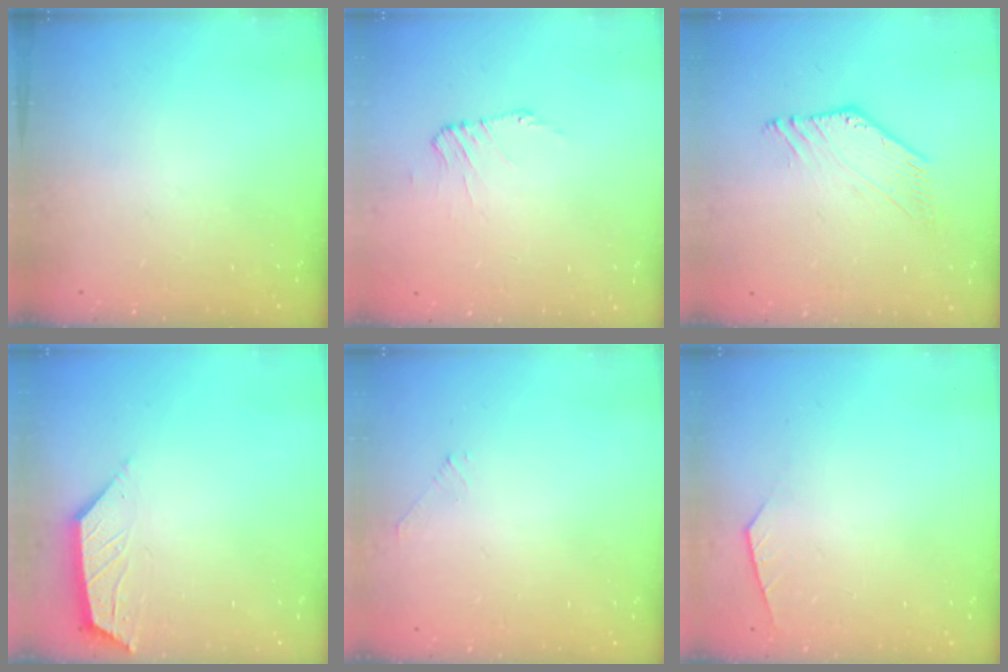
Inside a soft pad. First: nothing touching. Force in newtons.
{"total": 1.1, "press": 1.0, "slide": 0.3}
{"total": 0.0}
{"total": 3.0, "press": 2.9, "slide": 0.5}
{"total": 0.0}
{"total": 2.4, "press": 2.4, "slide": 0.4}